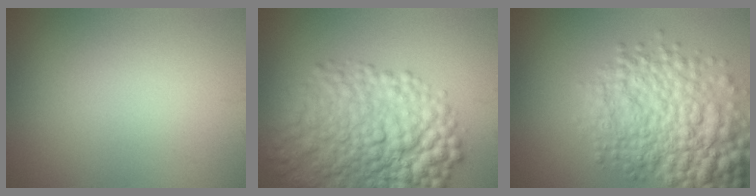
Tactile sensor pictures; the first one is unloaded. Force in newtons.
{"total": 9.9, "press": 9.9, "slide": 0.3}
{"total": 9.0, "press": 9.0, "slide": 0.2}